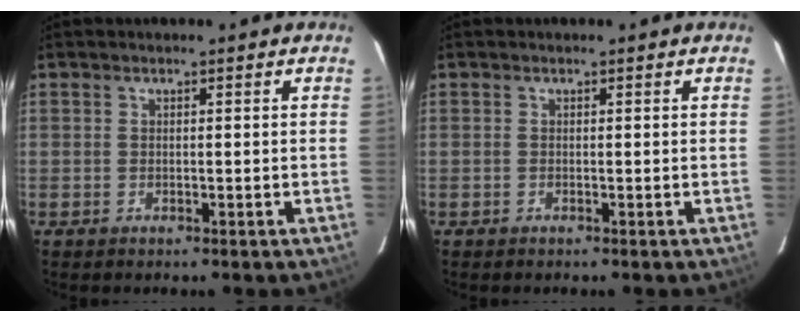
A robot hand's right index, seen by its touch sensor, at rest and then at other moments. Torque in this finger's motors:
{"motor_torque": [0.15, 0.11, 0.04, 0.01]}